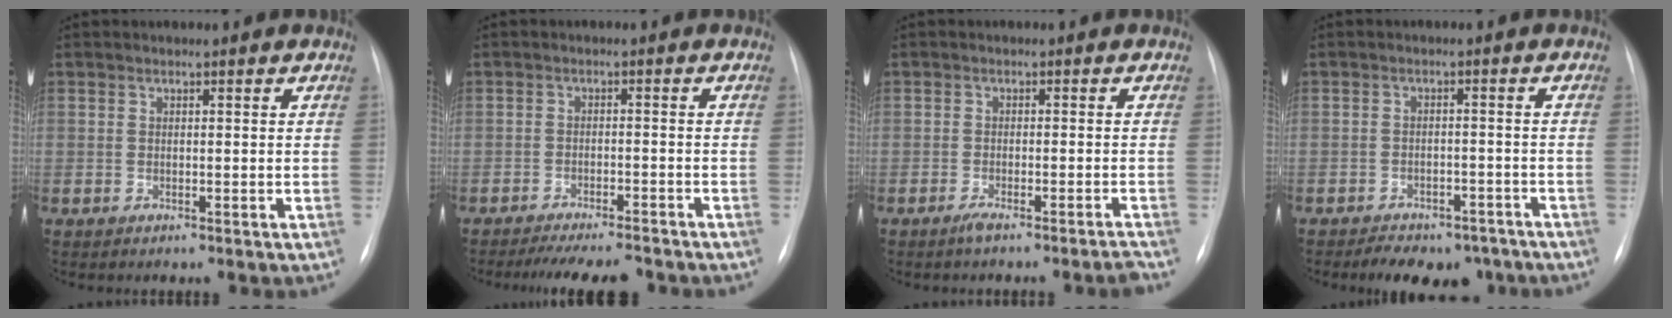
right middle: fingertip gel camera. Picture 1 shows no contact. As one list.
[{"total": 9.1, "force": [-8.3, 1.4, 3.4], "torque": [-0.043, -0.004, -0.116]}, {"total": 3.6, "force": [-3.1, -0.8, 1.7], "torque": [-0.024, 0.002, -0.048]}, {"total": 10.1, "force": [-8.1, 5.0, 3.5], "torque": [-0.042, 0.010, -0.101]}]